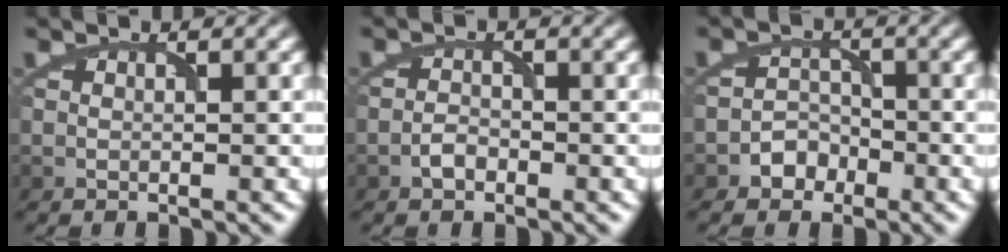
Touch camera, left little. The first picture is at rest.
{"total": 1.3, "force": [-1.0, 0.7, 0.5], "torque": [-0.007, 0.004, -0.020]}
{"total": 2.1, "force": [-1.5, 1.5, 0.1], "torque": [0.011, 0.008, -0.026]}